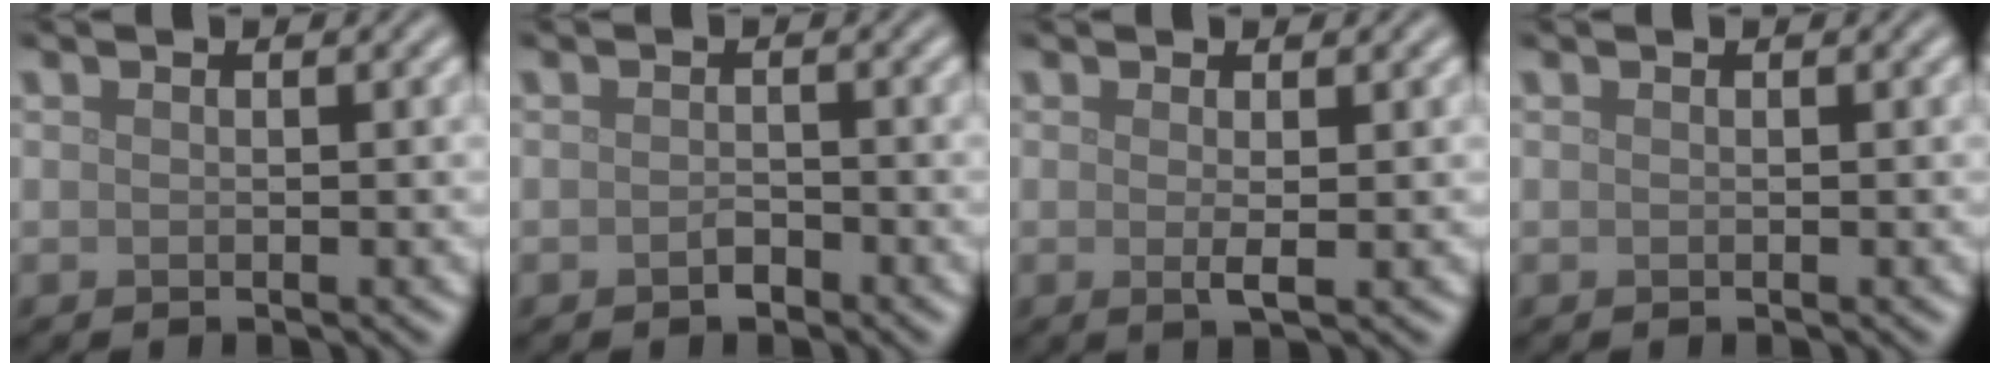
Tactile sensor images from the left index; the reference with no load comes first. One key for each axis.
{"total": 1.1, "fx": -0.6, "fy": 0.6, "fz": 0.6, "tx": -0.012, "ty": 0.000, "tz": -0.012}
{"total": 1.4, "fx": 0.1, "fy": 0.2, "fz": 1.4, "tx": -0.026, "ty": -0.002, "tz": -0.001}
{"total": 0.0}